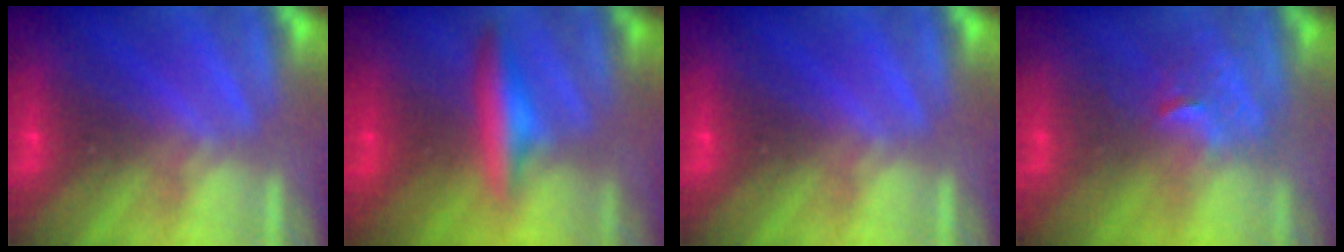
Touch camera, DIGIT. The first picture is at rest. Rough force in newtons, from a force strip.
{"total": 2.4}
{"total": 0.0}
{"total": 2.5}